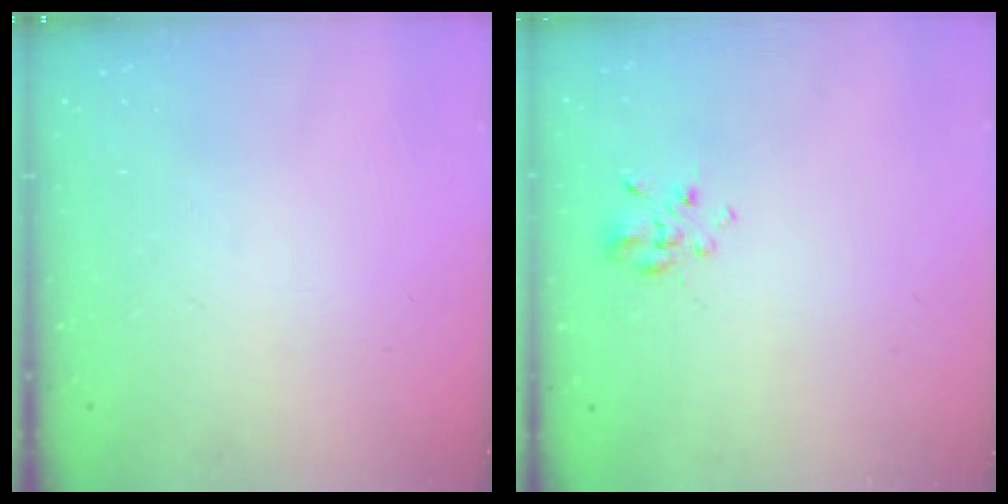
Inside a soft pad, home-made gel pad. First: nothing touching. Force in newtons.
{"total": 3.2, "press": 2.9, "slide": 1.3}